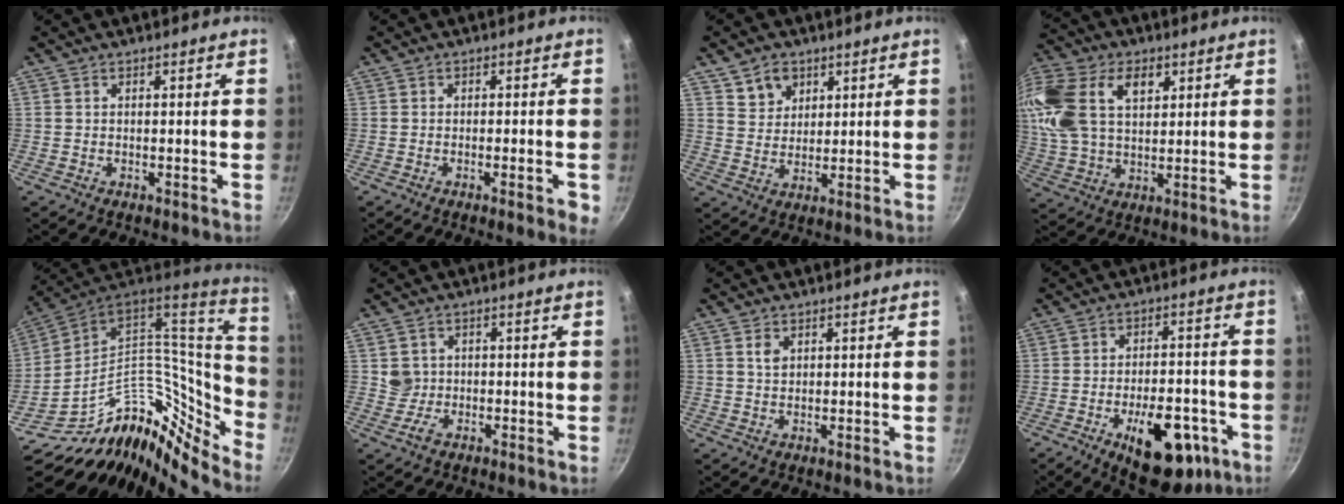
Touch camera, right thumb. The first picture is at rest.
{"total": 3.7, "force": [-1.4, 0.8, 3.3], "torque": [-0.037, 0.003, -0.021]}
{"total": 5.9, "force": [3.3, 4.5, 1.9], "torque": [-0.008, -0.010, 0.063]}
{"total": 19.1, "force": [6.5, 12.2, 13.1], "torque": [-0.271, 0.003, 0.119]}
{"total": 21.7, "force": [-12.7, 12.6, 12.3], "torque": [-0.095, 0.106, -0.226]}
{"total": 2.9, "force": [-0.6, 2.6, 1.0], "torque": [-0.004, 0.002, -0.010]}
{"total": 2.0, "force": [0.8, 1.4, 1.2], "torque": [-0.017, -0.002, 0.015]}
{"total": 17.9, "force": [-7.6, 9.2, 13.3], "torque": [-0.145, 0.034, -0.091]}